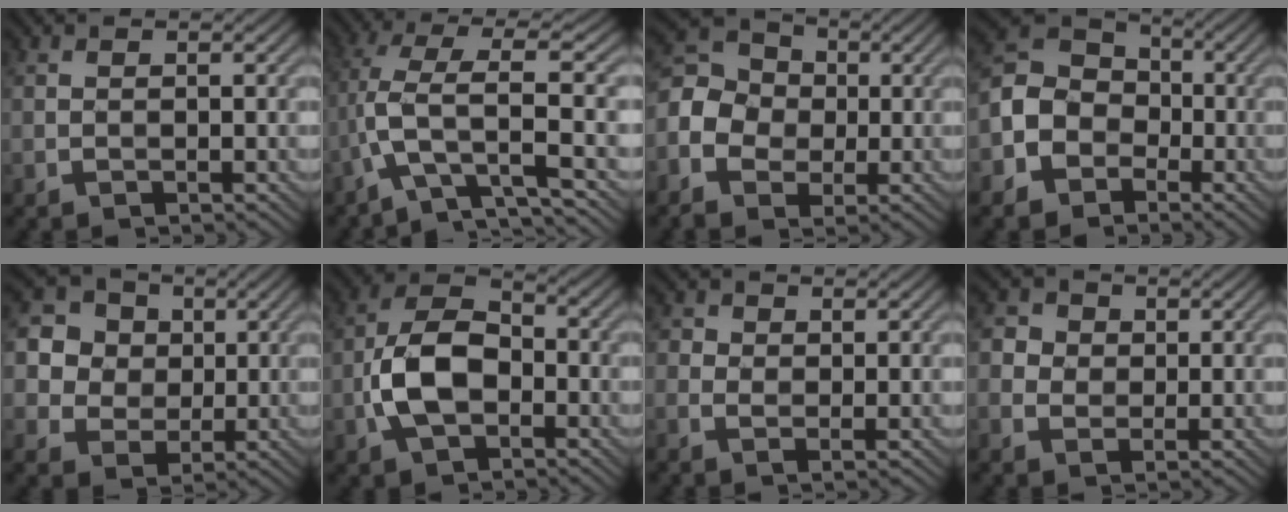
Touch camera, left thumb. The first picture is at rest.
{"total": 6.7, "force": [-1.9, 1.1, 6.3], "torque": [-0.137, 0.019, -0.051]}
{"total": 8.4, "force": [-1.3, 7.0, 4.3], "torque": [-0.132, -0.001, -0.035]}
{"total": 7.7, "force": [-2.6, 6.4, 3.3], "torque": [-0.090, -0.007, -0.064]}
{"total": 8.3, "force": [2.3, 7.4, 3.0], "torque": [-0.110, 0.020, 0.042]}
{"total": 8.6, "force": [-2.2, 5.2, 6.4], "torque": [-0.141, 0.010, -0.049]}
{"total": 2.2, "force": [0.4, 1.7, 1.4], "torque": [-0.034, 0.001, 0.006]}
{"total": 3.8, "force": [0.7, 3.5, 1.4], "torque": [-0.059, 0.005, 0.007]}